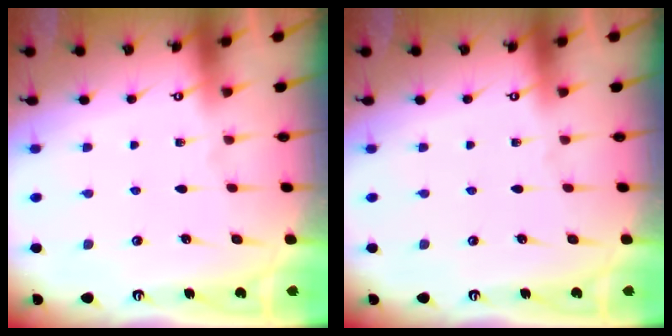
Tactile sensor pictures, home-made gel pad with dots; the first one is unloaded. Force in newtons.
{"total": 0.0}